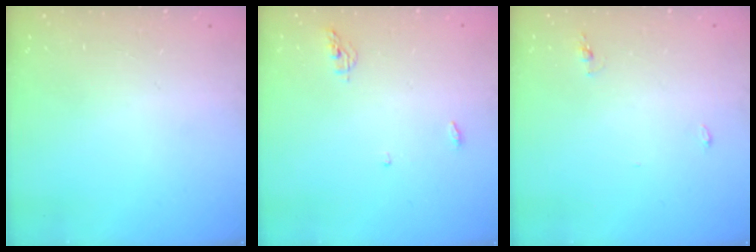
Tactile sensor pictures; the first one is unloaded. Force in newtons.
{"total": 7.8, "press": 4.6, "slide": 6.3}
{"total": 7.7, "press": 4.4, "slide": 6.4}